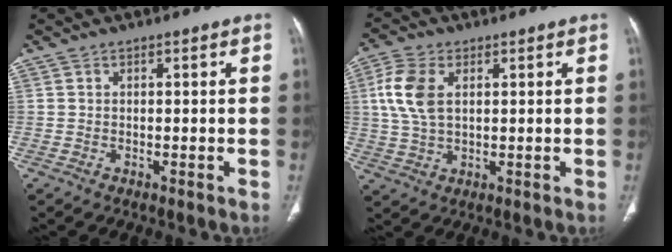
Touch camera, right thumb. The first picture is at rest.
{"total": 8.3, "force": [2.1, 4.8, 6.4], "torque": [-0.149, 0.005, 0.043]}